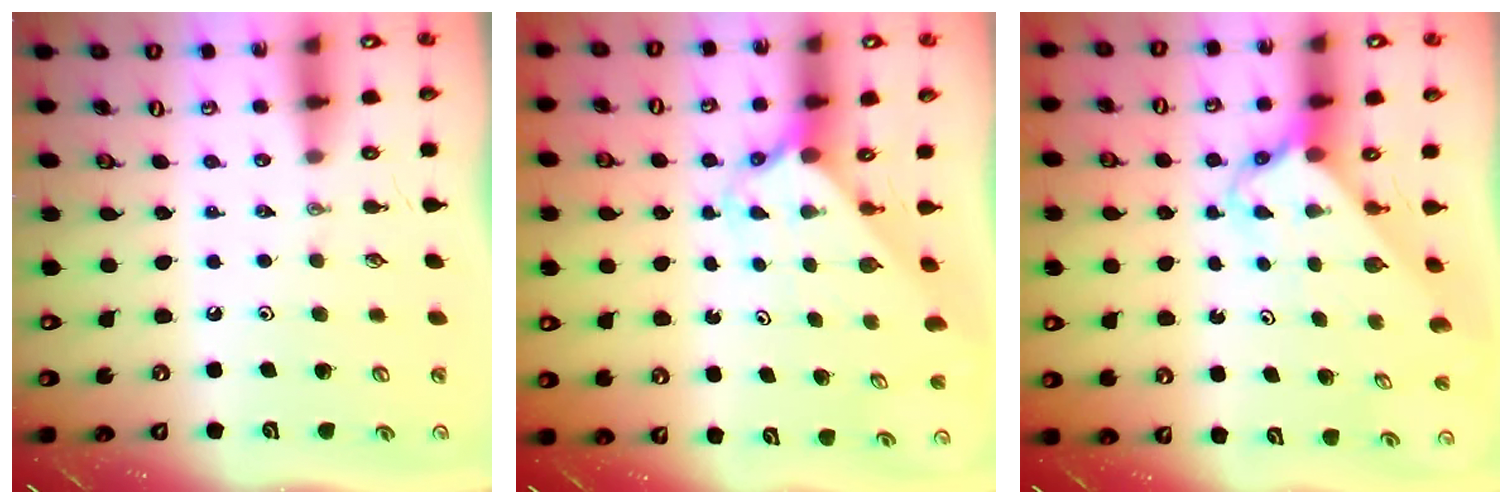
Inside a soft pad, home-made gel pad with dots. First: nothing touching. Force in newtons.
{"total": 2.4, "press": 2.4, "slide": 0.2}
{"total": 2.9, "press": 2.9, "slide": 0.3}